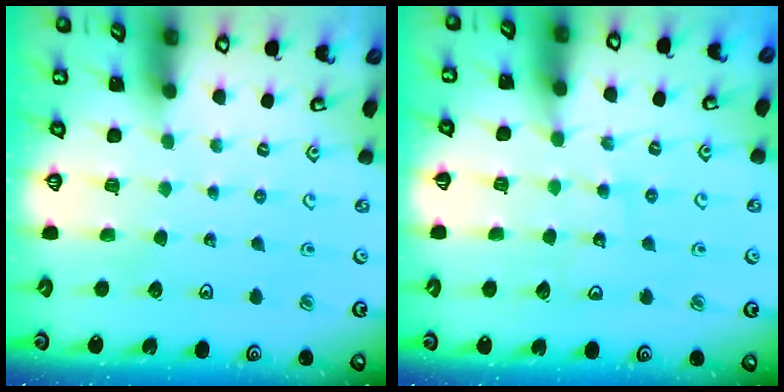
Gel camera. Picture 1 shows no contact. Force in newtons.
{"total": 8.7, "press": 8.6, "slide": 1.1}